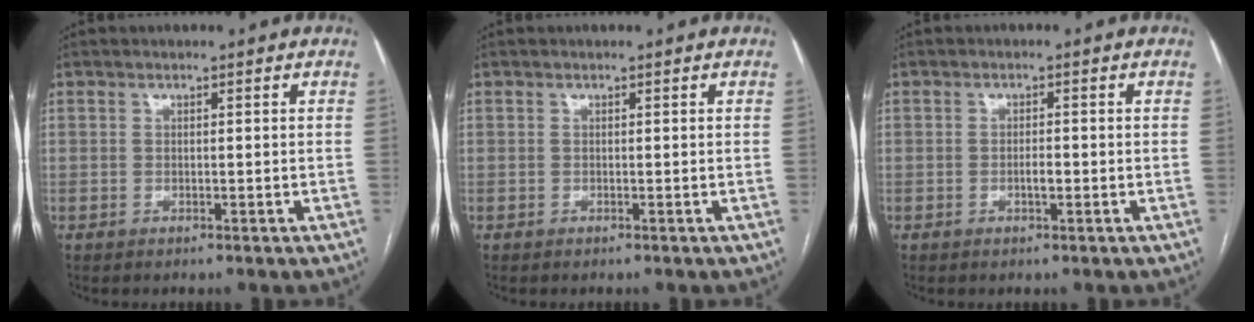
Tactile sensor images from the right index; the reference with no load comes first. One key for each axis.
{"total": 0.0}
{"total": 1.5, "fx": -0.5, "fy": 0.5, "fz": 1.4, "tx": -0.022, "ty": 0.002, "tz": -0.007}